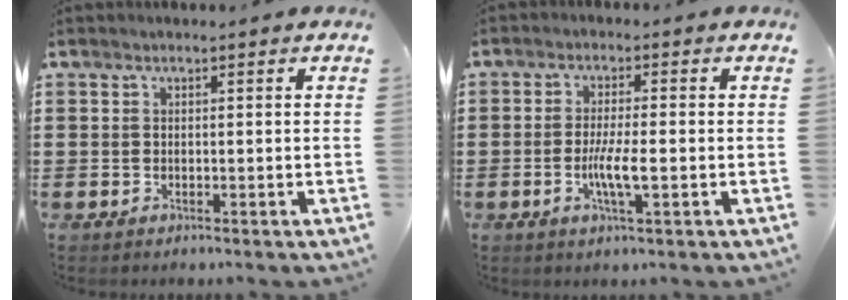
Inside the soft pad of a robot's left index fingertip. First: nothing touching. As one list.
[{"total": 5.0, "force": [-1.0, 0.7, 4.8], "torque": [-0.089, -0.003, -0.020]}]